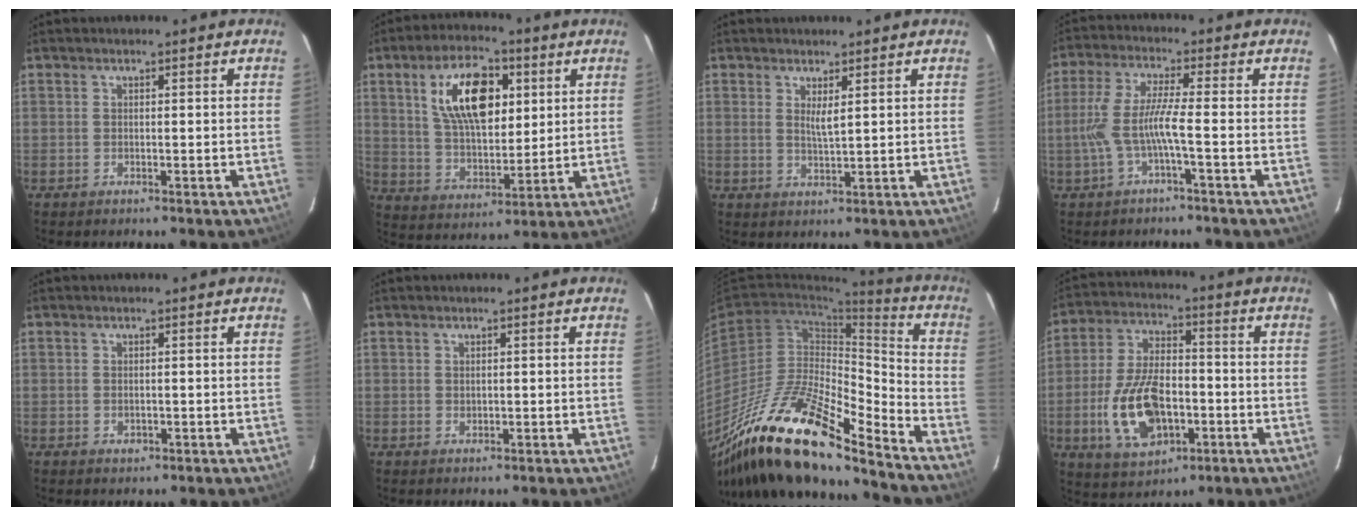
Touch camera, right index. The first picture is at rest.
{"total": 15.1, "force": [5.3, 7.6, 11.9], "torque": [-0.203, 0.019, 0.102]}
{"total": 2.6, "force": [1.1, 0.4, 2.3], "torque": [-0.040, -0.004, 0.020]}
{"total": 7.0, "force": [-2.3, -0.2, 6.6], "torque": [-0.147, -0.001, -0.036]}
{"total": 1.3, "force": [-0.2, 1.0, 0.8], "torque": [-0.012, 0.000, -0.002]}
{"total": 0.8, "force": [0.2, 0.7, 0.4], "torque": [-0.003, 0.000, 0.005]}
{"total": 23.1, "force": [-17.5, 5.4, 14.1], "torque": [-0.250, -0.017, -0.322]}
{"total": 15.3, "force": [-4.4, 8.4, 12.0], "torque": [-0.252, 0.002, -0.067]}